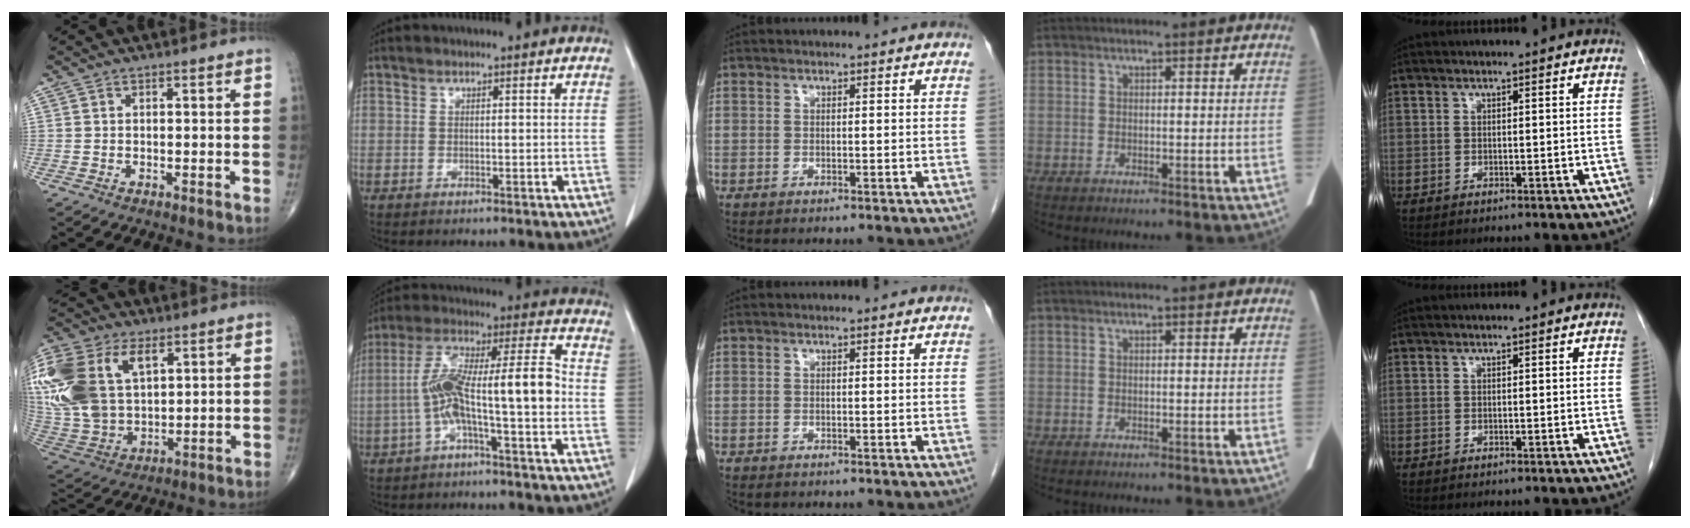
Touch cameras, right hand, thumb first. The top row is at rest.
{"thumb": {"total": 25.8, "force": [8.2, 16.2, 18.3], "torque": [-0.437, 0.013, 0.166]}, "index": {"total": 12.9, "force": [-2.5, 1.6, 12.6], "torque": [-0.231, 0.040, -0.044]}, "middle": {"total": 0.7, "force": [-0.6, 0.2, 0.2], "torque": [-0.008, 0.000, -0.011]}}